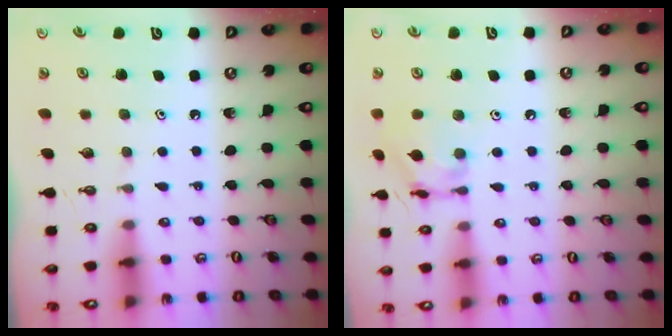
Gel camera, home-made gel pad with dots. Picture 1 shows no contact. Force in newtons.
{"total": 12.1, "press": 12.1, "slide": 0.9}